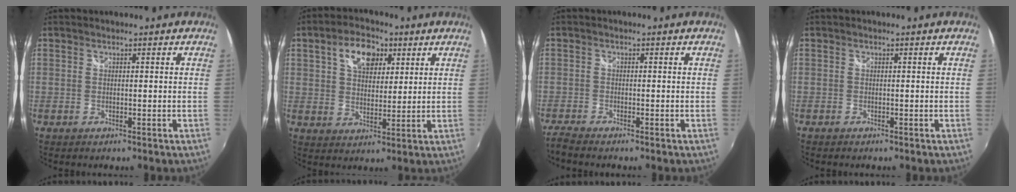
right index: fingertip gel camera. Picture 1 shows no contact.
{"total": 9.1, "force": [4.0, 5.8, 5.8], "torque": [-0.097, 0.023, 0.066]}
{"total": 3.0, "force": [-2.8, 0.1, 0.9], "torque": [-0.035, -0.013, -0.055]}
{"total": 0.7, "force": [-0.7, 0.3, 0.1], "torque": [-0.004, -0.004, -0.013]}